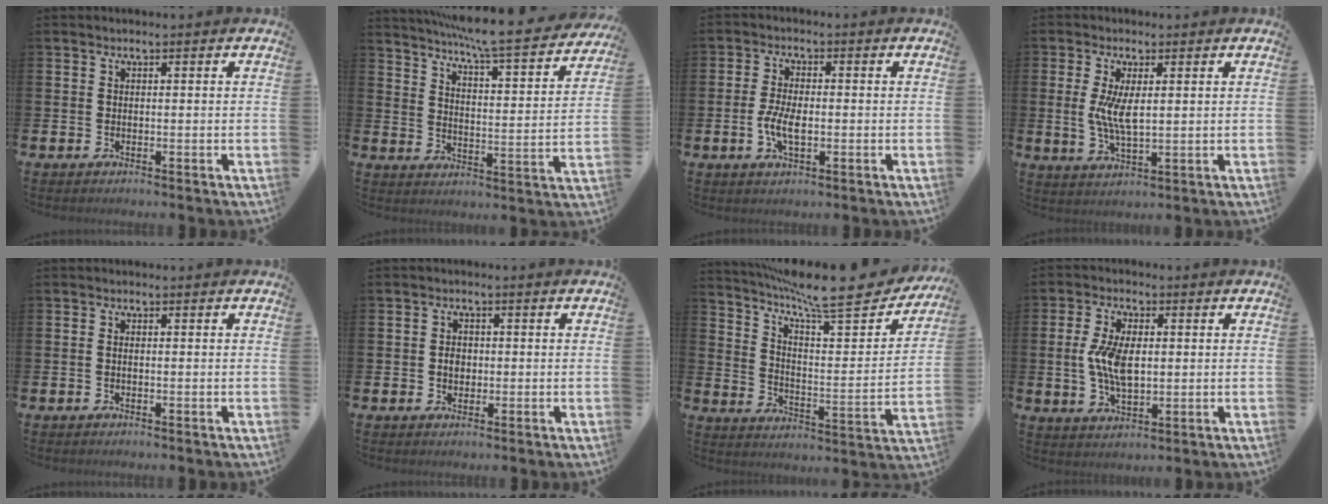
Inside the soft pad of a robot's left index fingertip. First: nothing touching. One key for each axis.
{"total": 7.6, "fx": 7.0, "fy": -0.1, "fz": 3.1, "tx": -0.082, "ty": -0.053, "tz": 0.118}
{"total": 4.4, "fx": -0.7, "fy": 2.0, "fz": 3.9, "tx": -0.082, "ty": 0.000, "tz": -0.016}
{"total": 5.4, "fx": 1.2, "fy": 1.9, "fz": 4.9, "tx": -0.089, "ty": 0.000, "tz": 0.019}
{"total": 0.6, "fx": -0.2, "fy": 0.1, "fz": 0.5, "tx": -0.002, "ty": -0.005, "tz": -0.006}
{"total": 2.0, "fx": -0.2, "fy": 1.6, "fz": 1.2, "tx": 0.000, "ty": -0.003, "tz": -0.010}
{"total": 11.6, "fx": 10.0, "fy": 1.9, "fz": 5.7, "tx": -0.125, "ty": -0.076, "tz": 0.160}
{"total": 7.4, "fx": 0.6, "fy": 3.7, "fz": 6.4, "tx": -0.119, "ty": 0.000, "tz": 0.004}